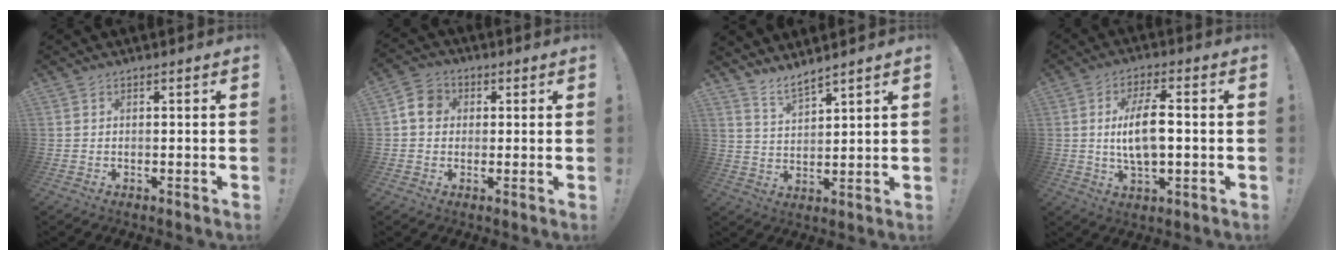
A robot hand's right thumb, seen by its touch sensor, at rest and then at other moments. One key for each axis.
{"total": 6.0, "fx": 0.6, "fy": 5.0, "fz": 3.2, "tx": -0.054, "ty": 0.017, "tz": 0.015}
{"total": 5.9, "fx": 5.3, "fy": 0.9, "fz": 2.3, "tx": -0.052, "ty": -0.031, "tz": 0.098}
{"total": 10.8, "fx": 0.1, "fy": 4.3, "fz": 9.9, "tx": -0.184, "ty": -0.002, "tz": -0.004}